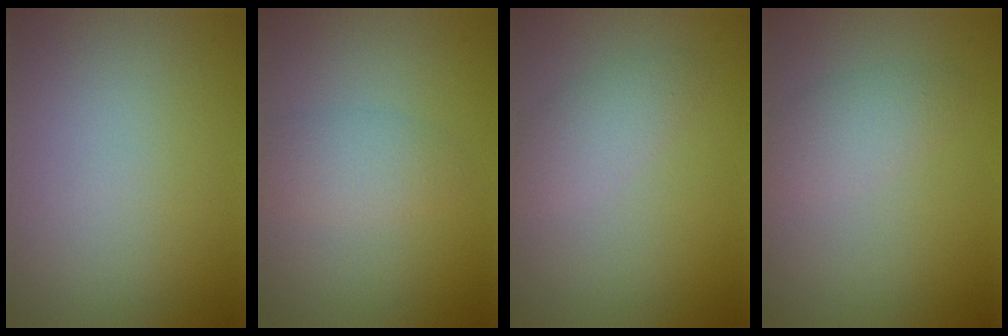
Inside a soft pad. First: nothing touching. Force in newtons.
{"total": 2.4, "press": 2.4, "slide": 0.1}
{"total": 2.1, "press": 2.1, "slide": 0.0}
{"total": 2.2, "press": 2.2, "slide": 0.1}